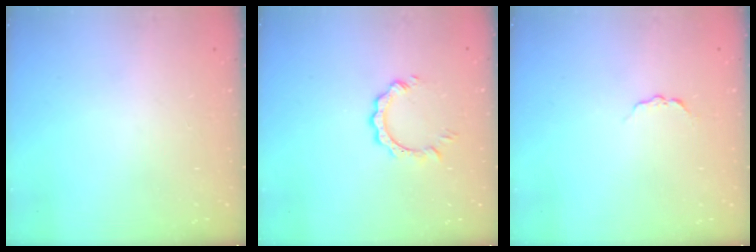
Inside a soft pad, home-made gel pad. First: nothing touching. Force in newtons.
{"total": 4.8, "press": 4.8, "slide": 0.5}
{"total": 3.1, "press": 3.1, "slide": 0.3}